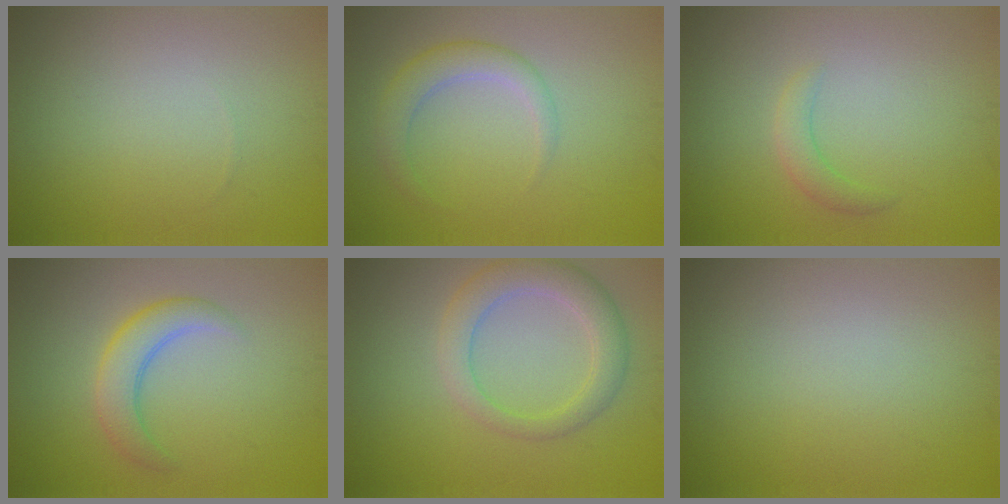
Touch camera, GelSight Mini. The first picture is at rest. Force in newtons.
{"total": 2.8, "press": 2.8, "slide": 0.2}
{"total": 1.6, "press": 1.6, "slide": 0.1}
{"total": 3.5, "press": 3.5, "slide": 0.1}
{"total": 3.0, "press": 3.0, "slide": 0.3}
{"total": 0.0}